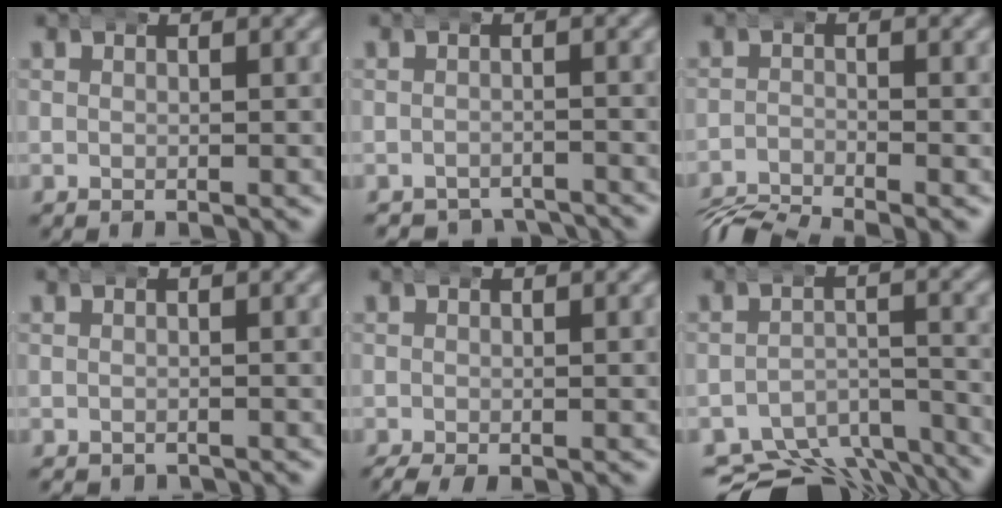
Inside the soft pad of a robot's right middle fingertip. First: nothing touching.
{"total": 4.5, "force": [-4.4, 1.0, 0.2], "torque": [0.009, -0.017, -0.067]}
{"total": 5.0, "force": [-4.8, 0.6, 0.9], "torque": [-0.012, -0.019, -0.077]}
{"total": 0.8, "force": [-0.8, 0.2, -0.3], "torque": [0.000, -0.008, -0.008]}
{"total": 1.8, "force": [-1.4, 0.6, 1.0], "torque": [-0.020, -0.010, -0.016]}
{"total": 8.6, "force": [-7.2, 3.6, 3.1], "torque": [-0.034, -0.028, -0.114]}